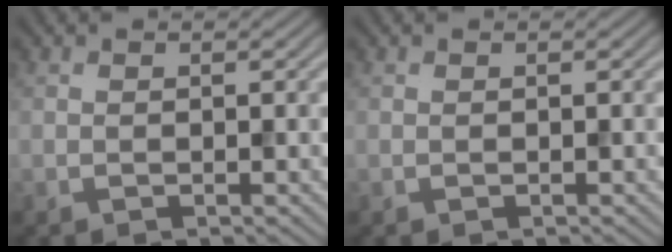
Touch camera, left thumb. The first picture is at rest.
{"total": 0.0}